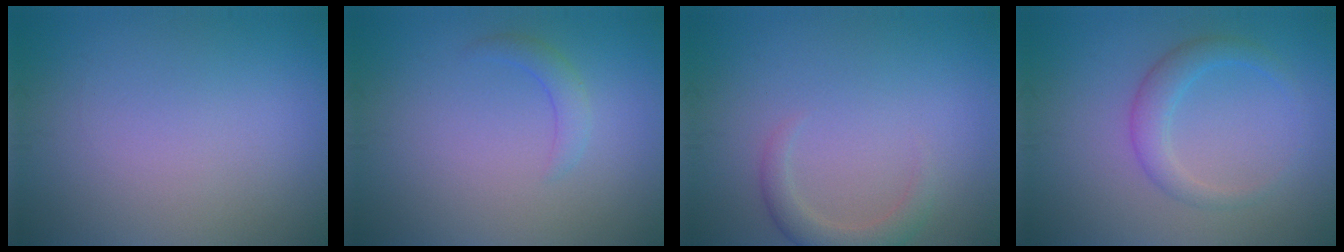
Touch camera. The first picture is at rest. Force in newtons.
{"total": 1.6, "press": 1.6, "slide": 0.2}
{"total": 2.4, "press": 2.4, "slide": 0.3}
{"total": 2.6, "press": 2.6, "slide": 0.1}